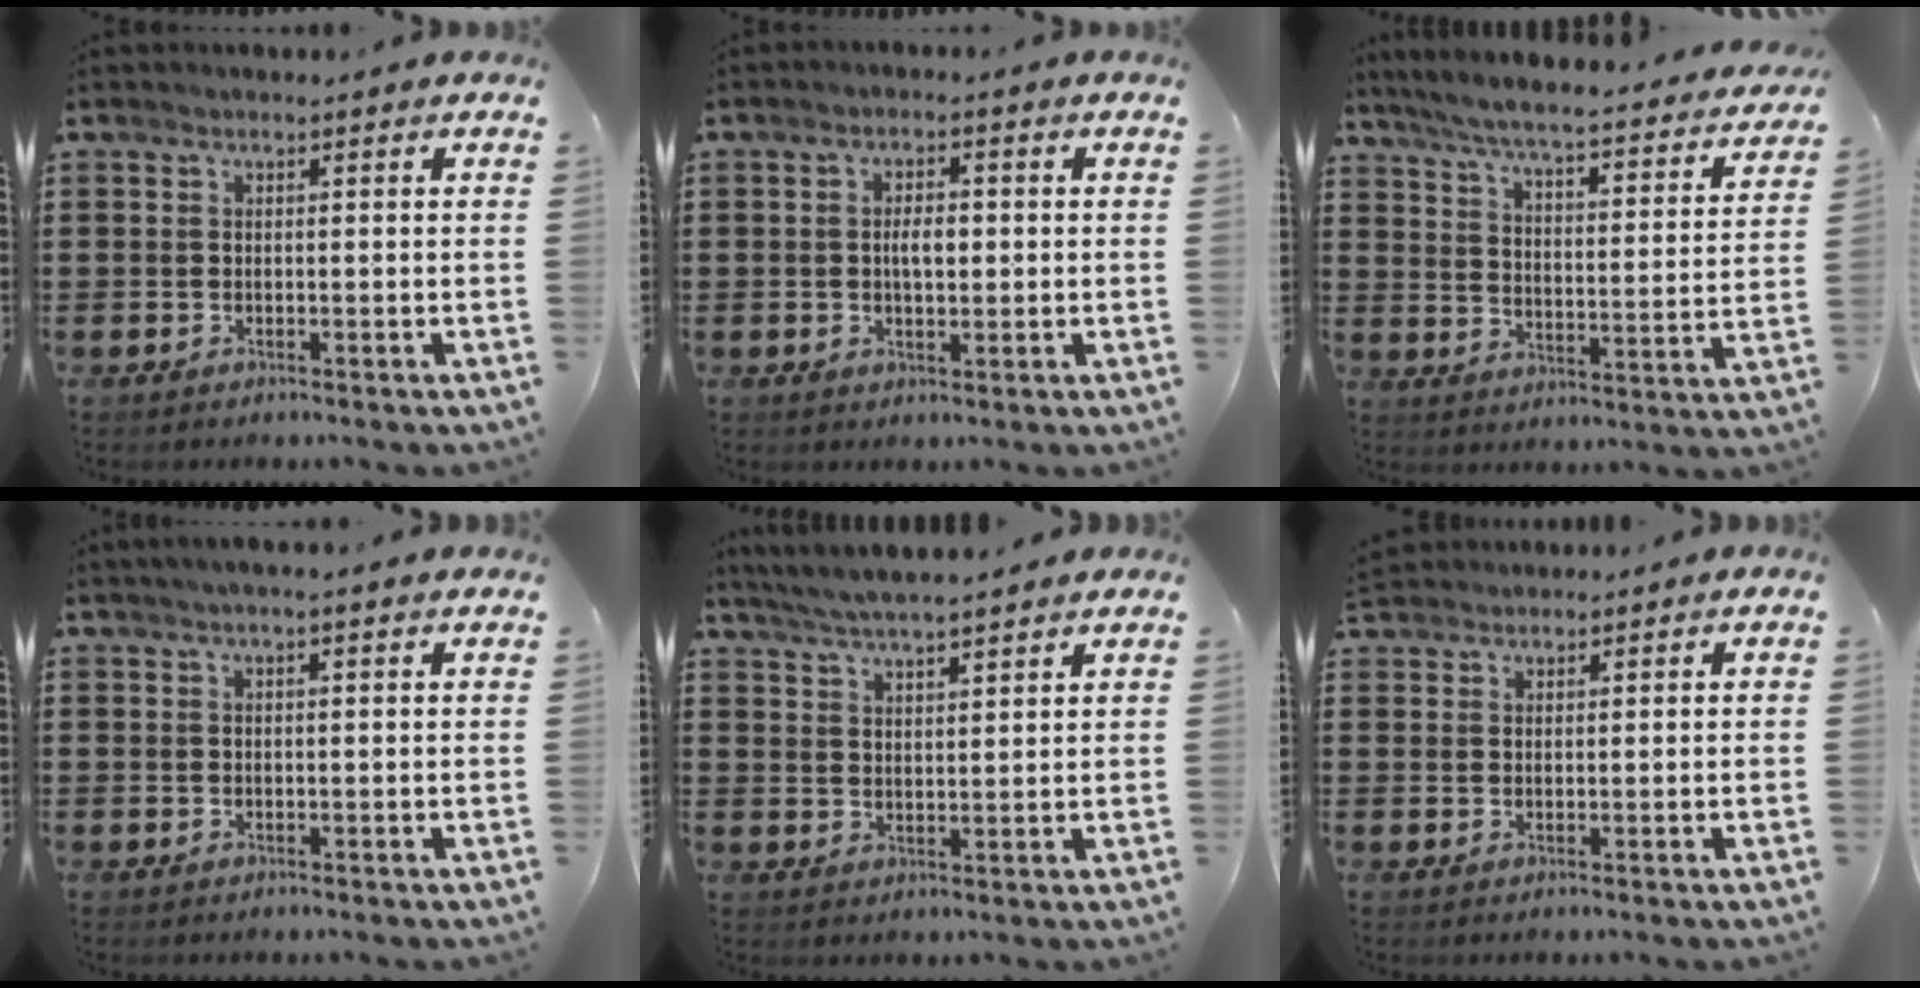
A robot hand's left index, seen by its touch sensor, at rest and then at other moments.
{"total": 3.4, "force": [0.1, 1.5, 3.1], "torque": [-0.052, 0.001, -0.002]}
{"total": 4.9, "force": [4.5, -0.3, 2.0], "torque": [-0.064, -0.042, 0.068]}
{"total": 1.6, "force": [1.1, 0.1, 1.1], "torque": [-0.023, 0.001, 0.021]}
{"total": 4.2, "force": [4.1, 0.0, 1.2], "torque": [-0.037, -0.015, 0.072]}
{"total": 1.9, "force": [1.8, 0.6, 0.0], "torque": [-0.005, 0.003, 0.038]}